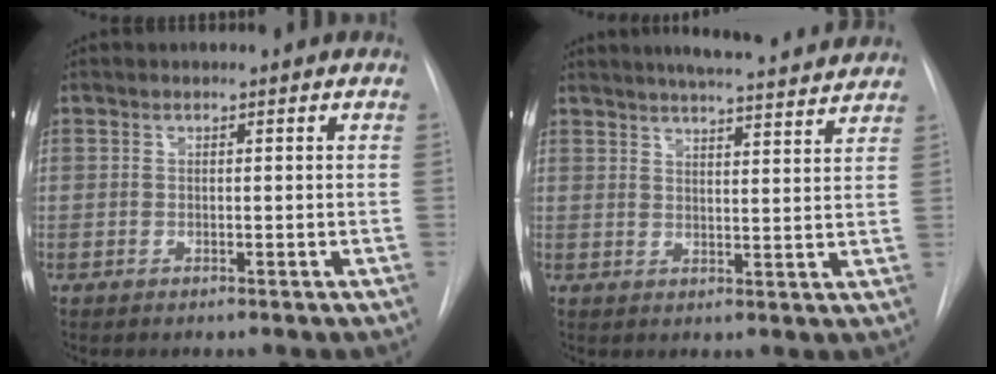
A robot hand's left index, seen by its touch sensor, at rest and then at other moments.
{"total": 15.6, "force": [14.2, 1.6, 6.2], "torque": [-0.092, 0.014, 0.182]}